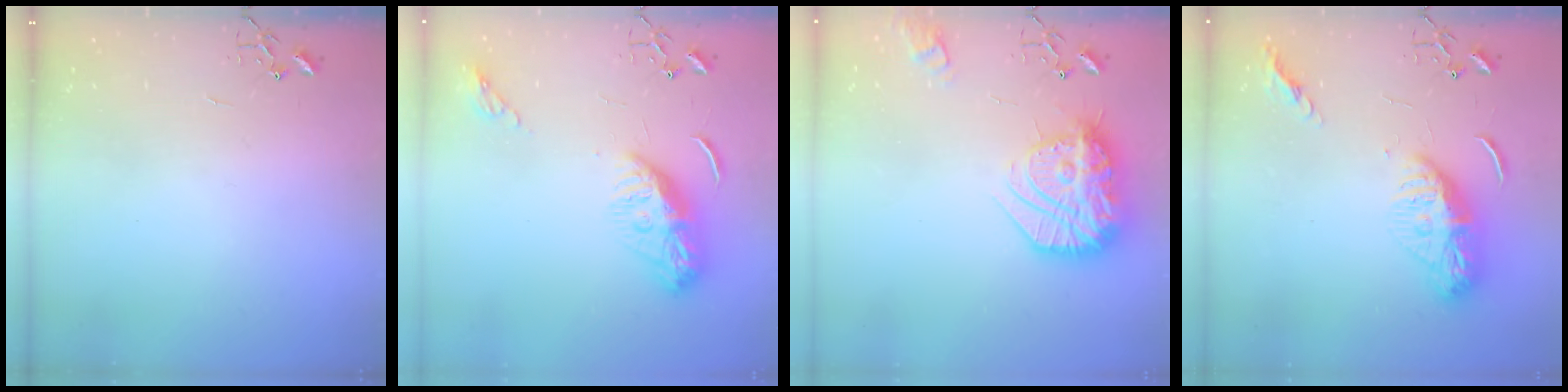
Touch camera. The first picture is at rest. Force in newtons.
{"total": 11.5, "press": 11.4, "slide": 0.6}
{"total": 24.2, "press": 24.2, "slide": 1.5}
{"total": 12.5, "press": 12.5, "slide": 1.1}